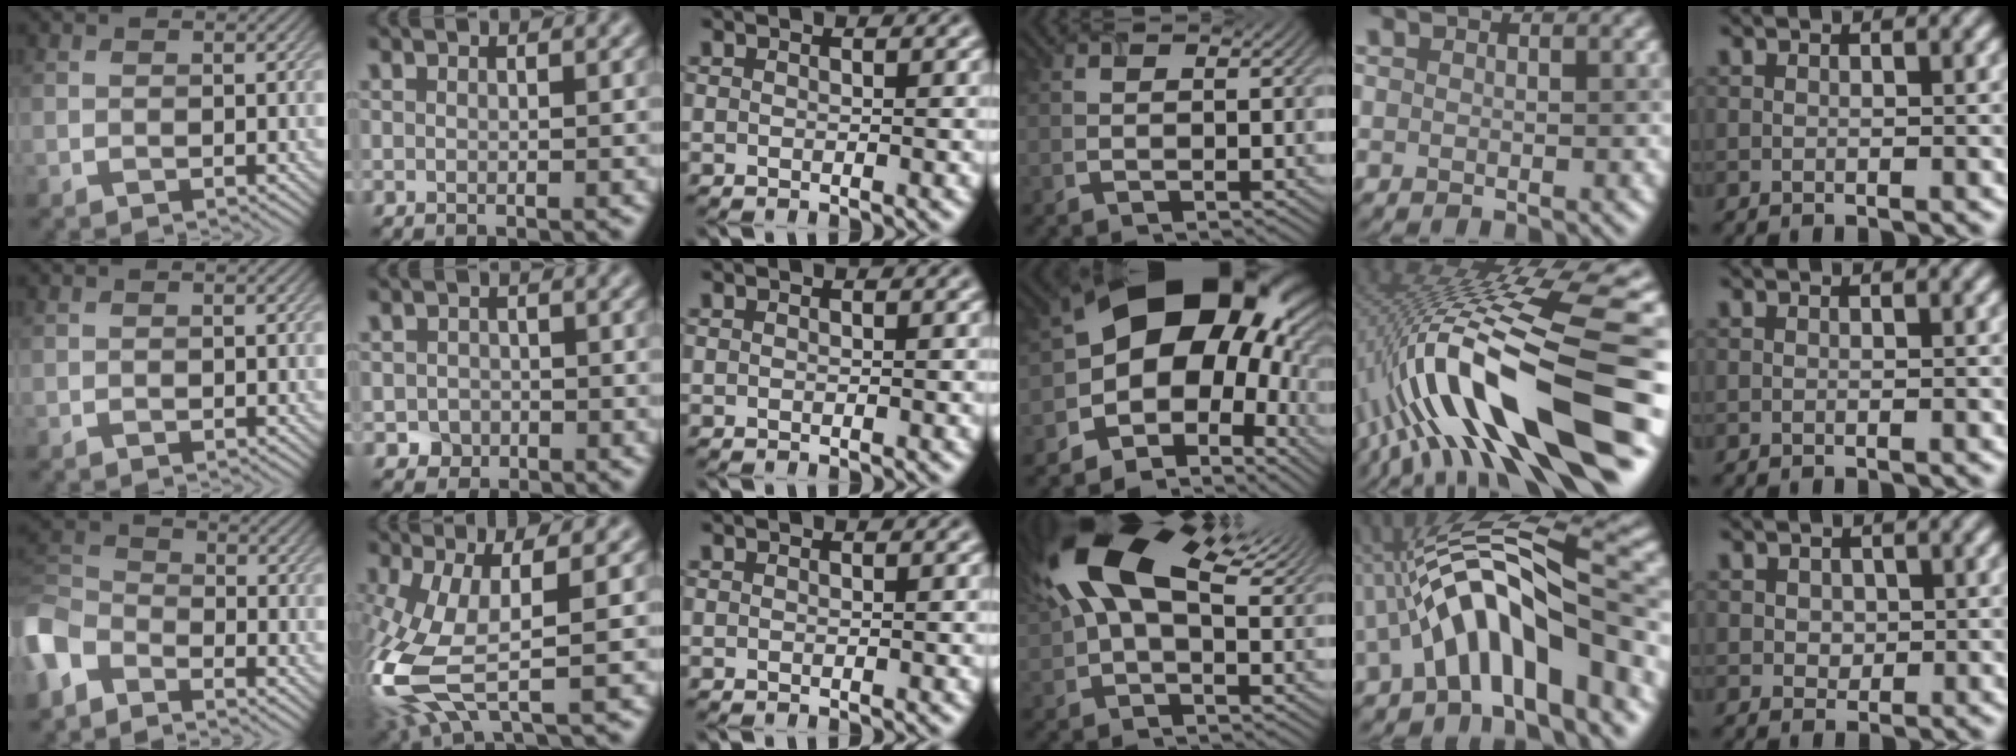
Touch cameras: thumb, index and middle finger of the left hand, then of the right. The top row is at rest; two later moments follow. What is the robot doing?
{"motion": "extract", "object": "airpods case & airpods"}